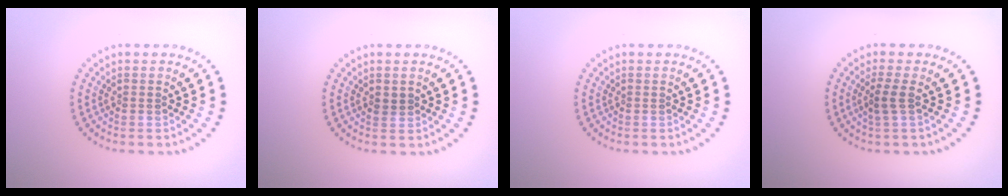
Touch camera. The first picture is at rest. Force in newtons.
{"total": 0.8, "press": 0.7, "slide": 0.3}
{"total": 0.0}
{"total": 1.6, "press": 1.2, "slide": 1.0}